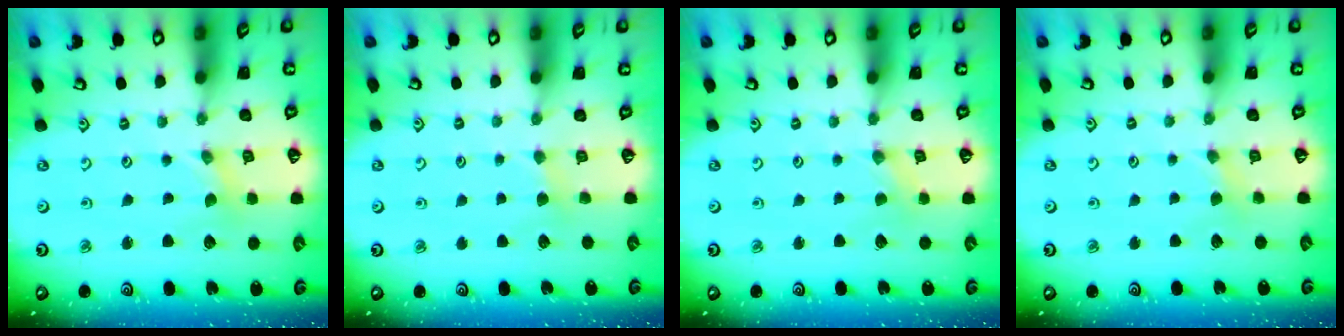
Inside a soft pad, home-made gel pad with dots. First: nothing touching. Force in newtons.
{"total": 2.5, "press": 2.4, "slide": 0.4}
{"total": 0.0}
{"total": 2.4, "press": 2.3, "slide": 0.5}